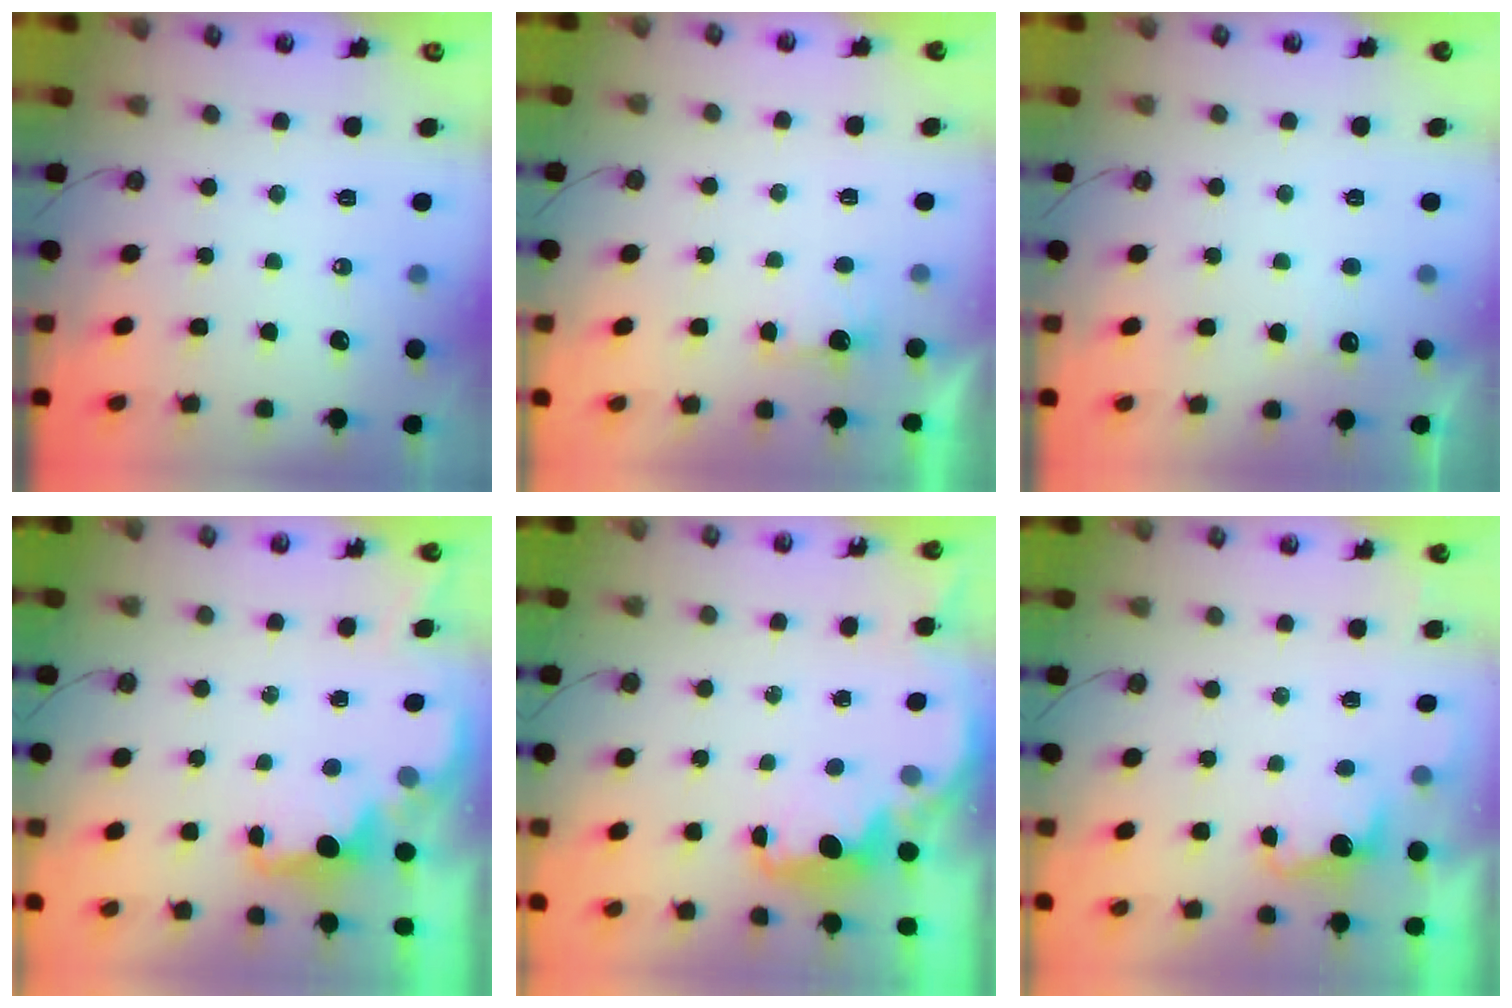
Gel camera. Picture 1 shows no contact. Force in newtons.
{"total": 1.6, "press": 1.4, "slide": 0.9}
{"total": 5.0, "press": 4.8, "slide": 1.2}
{"total": 1.8, "press": 1.6, "slide": 0.8}
{"total": 2.5, "press": 2.4, "slide": 0.8}
{"total": 2.6, "press": 2.4, "slide": 1.0}